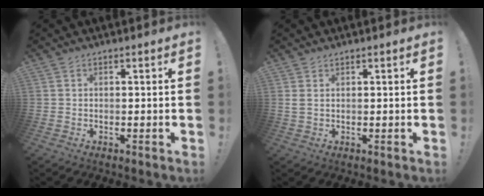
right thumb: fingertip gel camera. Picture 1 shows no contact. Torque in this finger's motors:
{"motor_torque": [-0.23, 0.08, -0.29, 0.24, 0.00]}